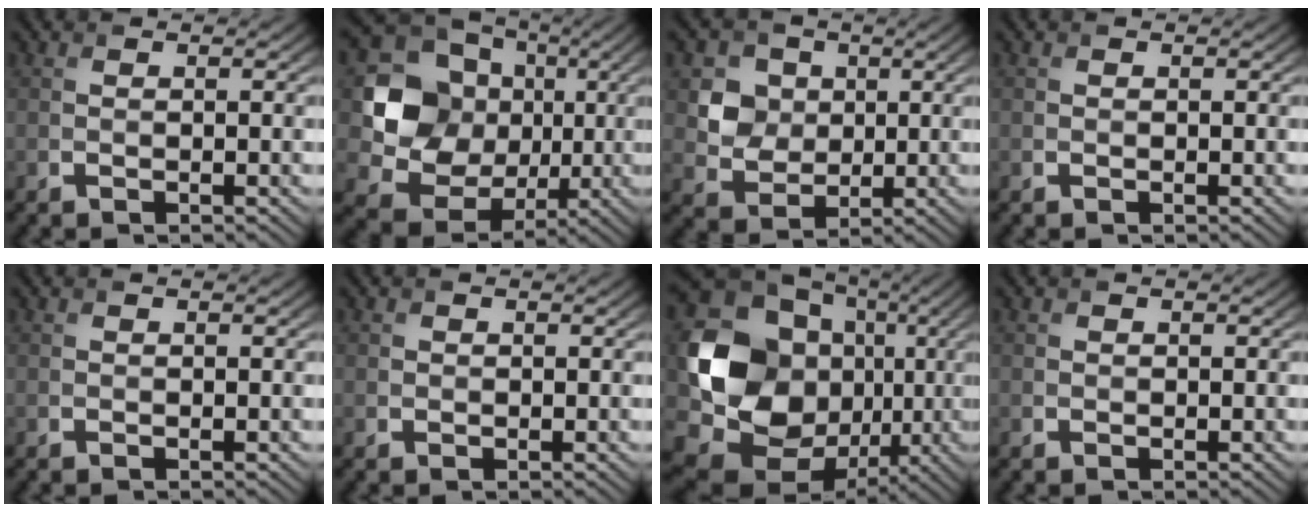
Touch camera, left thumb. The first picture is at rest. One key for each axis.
{"total": 15.5, "fx": 1.6, "fy": 13.7, "fz": 7.0, "tx": -0.184, "ty": -0.010, "tz": 0.030}
{"total": 5.7, "fx": 1.3, "fy": 5.1, "fz": 2.2, "tx": -0.060, "ty": -0.009, "tz": 0.017}
{"total": 0.0}
{"total": 0.0}
{"total": 0.5, "fx": 0.1, "fy": 0.5, "fz": 0.1, "tx": 0.001, "ty": -0.003, "tz": -0.001}
{"total": 18.6, "fx": 0.5, "fy": 15.3, "fz": 10.6, "tx": -0.220, "ty": -0.037, "tz": 0.030}
{"total": 0.0}